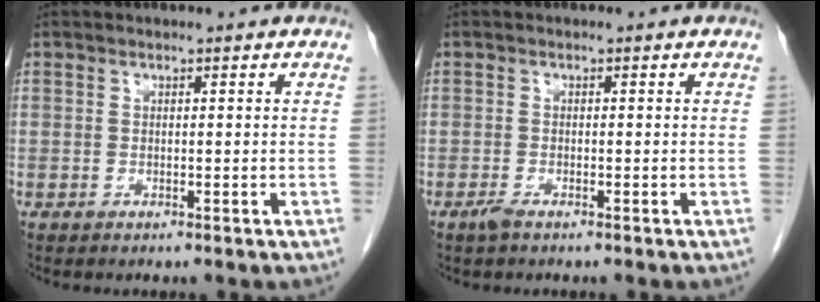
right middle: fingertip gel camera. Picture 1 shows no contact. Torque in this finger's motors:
{"motor_torque": [0.03, 0.07, 0.00, 0.01]}